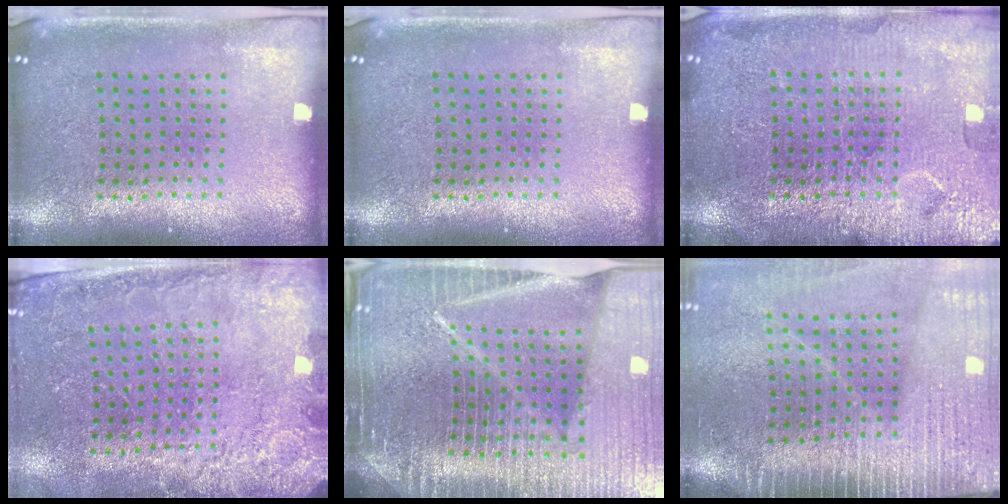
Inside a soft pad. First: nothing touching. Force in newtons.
{"total": 0.0}
{"total": 5.8, "press": 5.7, "slide": 0.8}
{"total": 2.5, "press": 2.4, "slide": 0.9}
{"total": 7.2, "press": 6.2, "slide": 3.8}
{"total": 4.0, "press": 3.3, "slide": 2.1}